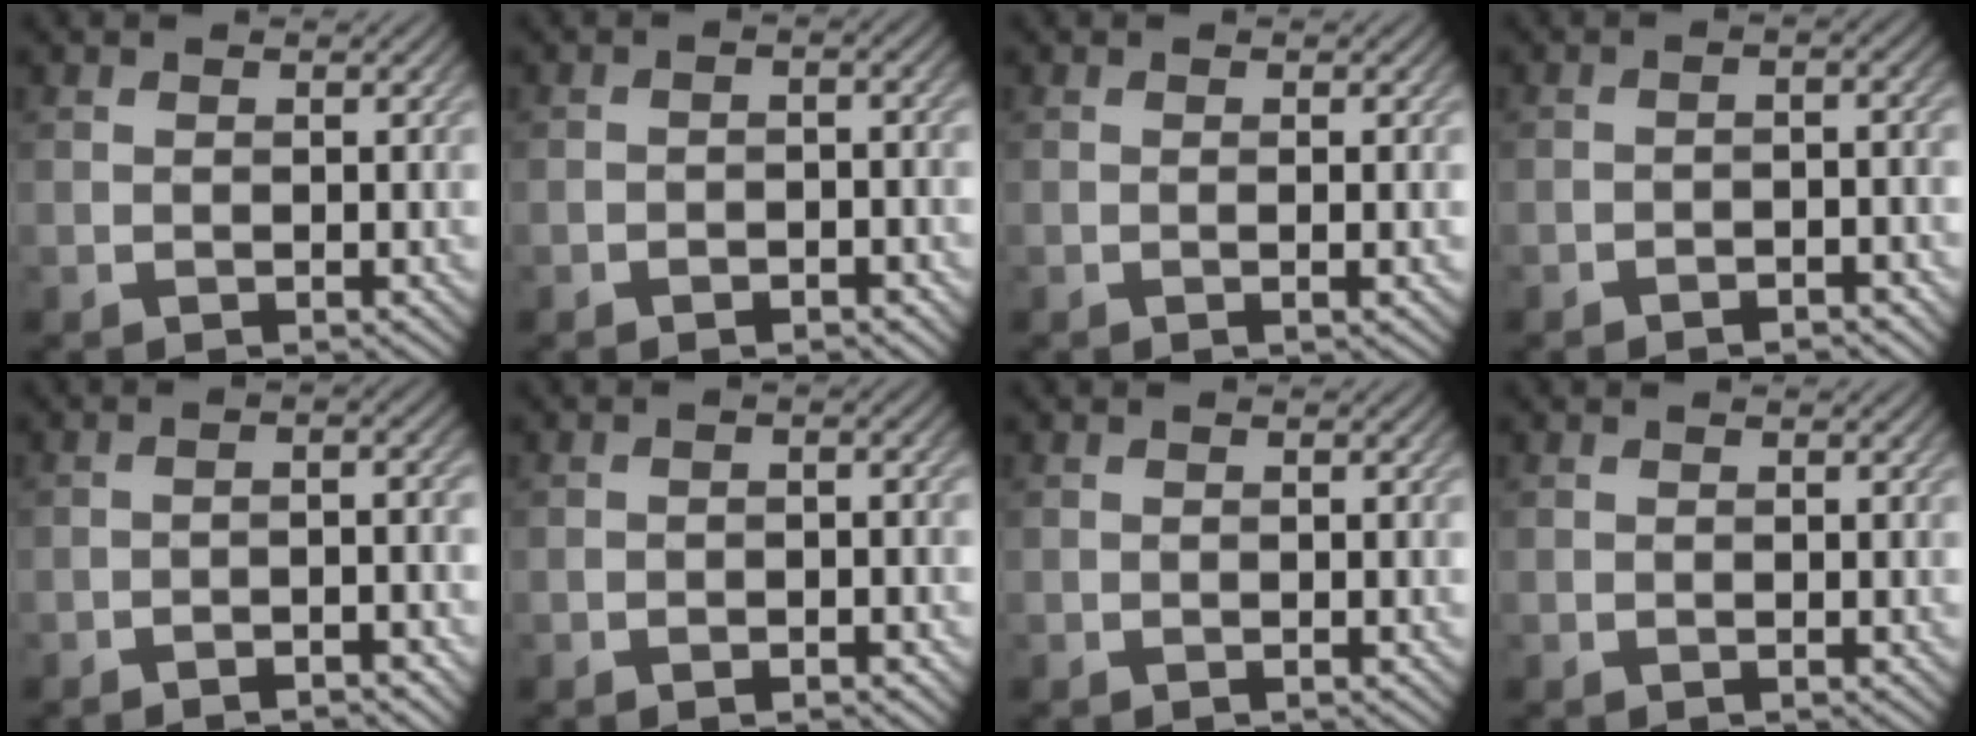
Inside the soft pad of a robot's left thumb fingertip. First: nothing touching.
{"total": 2.5, "force": [-1.6, 0.8, 1.7], "torque": [-0.028, 0.004, -0.026]}
{"total": 1.5, "force": [0.0, 0.1, 1.5], "torque": [-0.026, 0.002, -0.005]}
{"total": 3.0, "force": [-2.2, 0.4, 2.0], "torque": [-0.035, 0.009, -0.036]}
{"total": 4.2, "force": [-2.7, 0.6, 3.2], "torque": [-0.052, 0.014, -0.048]}
{"total": 2.6, "force": [-1.5, 0.8, 2.1], "torque": [-0.032, 0.007, -0.021]}
{"total": 0.0}
{"total": 0.0}